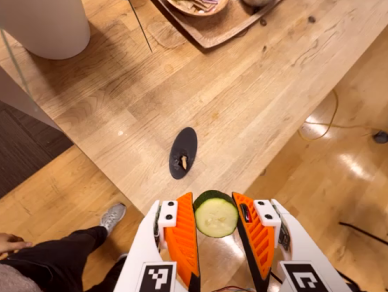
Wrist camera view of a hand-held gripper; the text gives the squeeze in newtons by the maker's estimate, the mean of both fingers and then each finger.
{"total": 8.1, "left": 7.9, "right": 8.3}